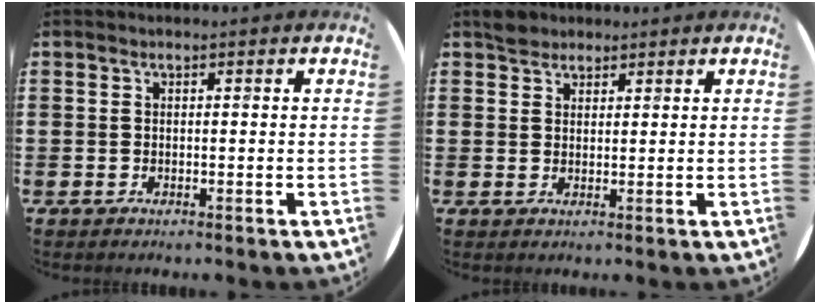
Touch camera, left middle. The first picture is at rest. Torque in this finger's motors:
{"motor_torque": [0.19, -0.12, 0.00, 0.03]}